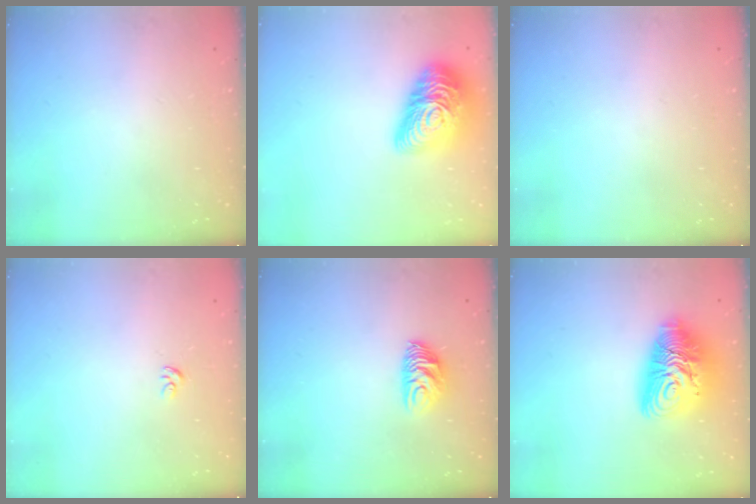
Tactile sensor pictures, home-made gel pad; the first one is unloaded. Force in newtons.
{"total": 21.0, "press": 21.0, "slide": 1.1}
{"total": 0.0}
{"total": 2.4, "press": 2.4, "slide": 0.1}
{"total": 7.5, "press": 7.4, "slide": 0.8}
{"total": 14.9, "press": 14.8, "slide": 1.4}